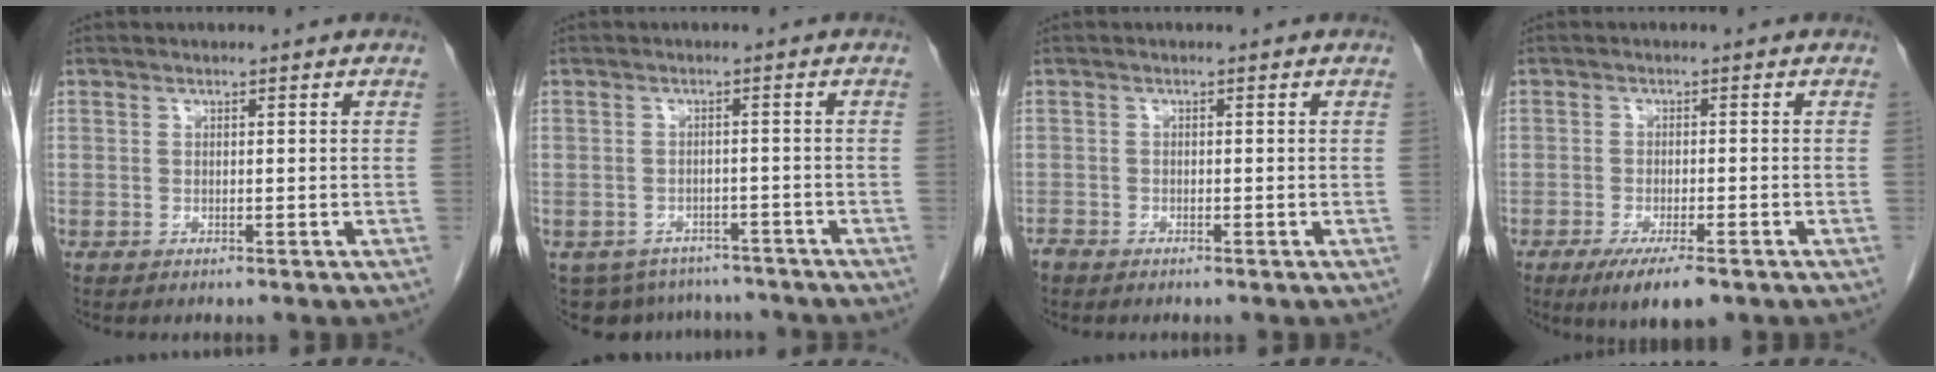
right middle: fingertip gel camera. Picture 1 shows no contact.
{"total": 9.0, "force": [-7.6, 4.5, 1.3], "torque": [-0.021, 0.007, -0.091]}
{"total": 1.0, "force": [-1.0, 0.3, 0.2], "torque": [-0.008, -0.001, -0.021]}
{"total": 6.4, "force": [-4.1, 1.4, 4.7], "torque": [-0.076, -0.013, -0.063]}